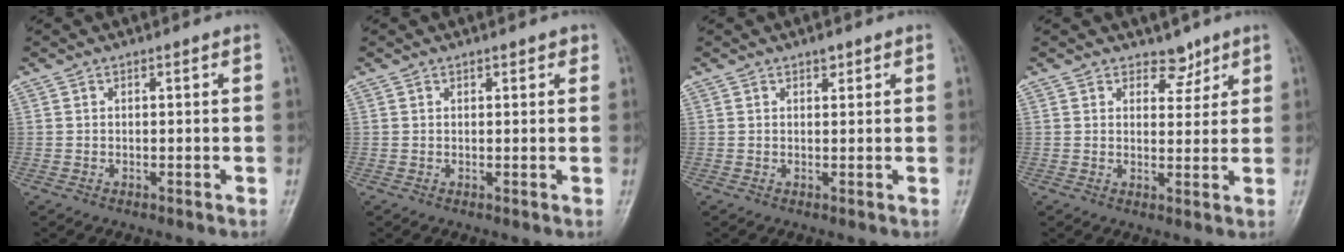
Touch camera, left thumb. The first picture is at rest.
{"total": 1.3, "force": [1.0, 0.7, 0.5], "torque": [0.005, -0.004, 0.008]}
{"total": 1.4, "force": [1.0, 0.7, 0.7], "torque": [-0.004, -0.005, 0.013]}
{"total": 3.6, "force": [2.8, 2.2, 0.8], "torque": [0.014, -0.018, 0.040]}